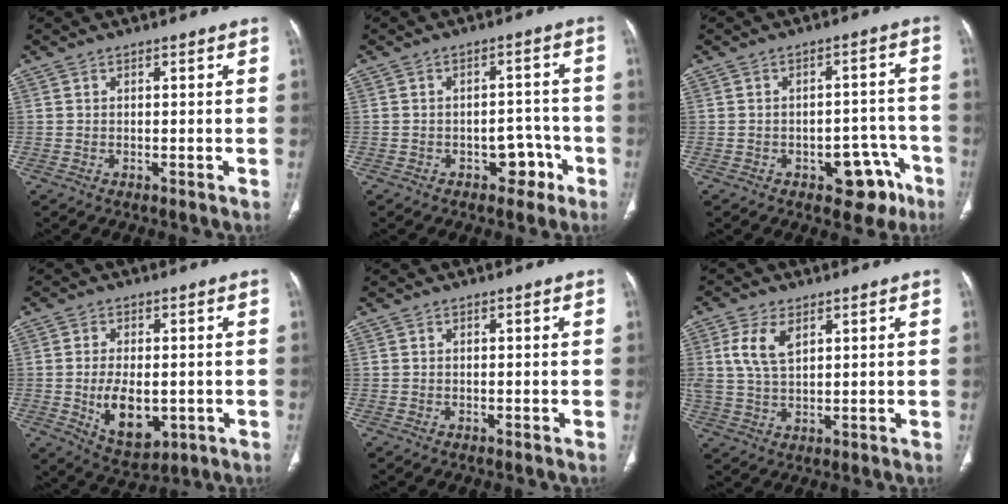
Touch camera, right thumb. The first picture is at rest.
{"total": 5.3, "force": [-2.8, 3.6, 2.6], "torque": [-0.003, 0.038, -0.035]}
{"total": 8.9, "force": [-4.7, 5.2, 5.5], "torque": [-0.028, 0.043, -0.053]}
{"total": 10.0, "force": [-1.6, 5.8, 8.0], "torque": [-0.118, -0.009, -0.011]}
{"total": 0.0}
{"total": 6.9, "force": [2.8, 3.7, 5.2], "torque": [-0.109, -0.005, 0.059]}